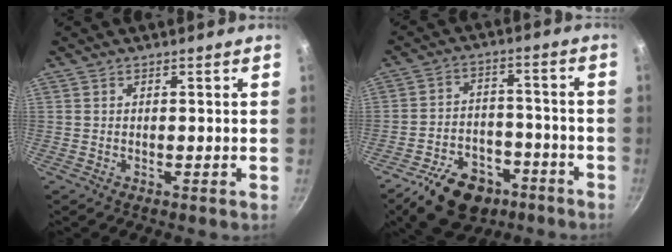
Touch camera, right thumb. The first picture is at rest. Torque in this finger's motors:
{"motor_torque": [0.41, 0.25, -0.12, -0.27, 0.08]}